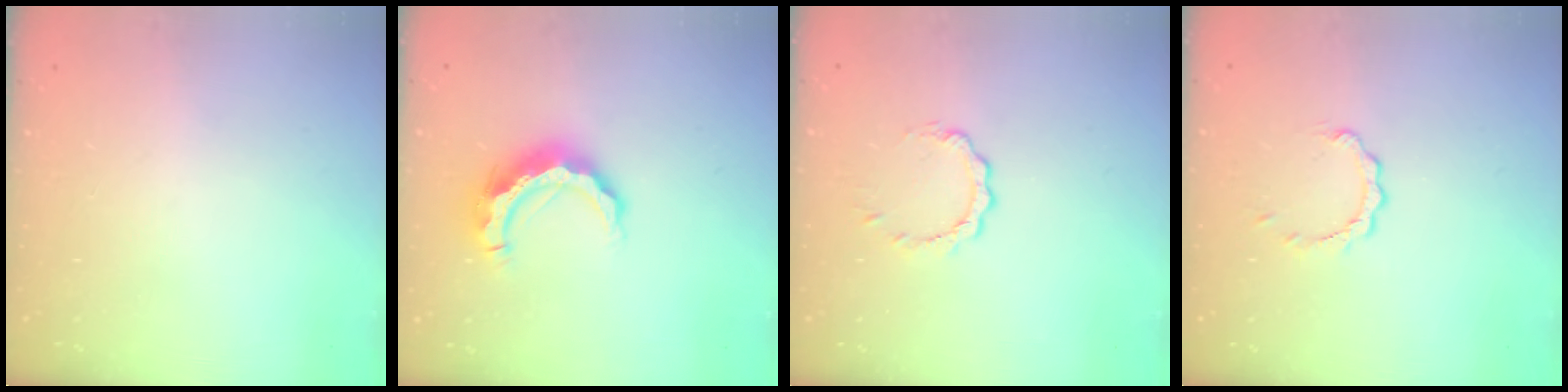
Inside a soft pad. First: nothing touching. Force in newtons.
{"total": 12.1, "press": 12.1, "slide": 0.9}
{"total": 4.2, "press": 4.2, "slide": 0.5}
{"total": 2.6, "press": 2.5, "slide": 0.3}